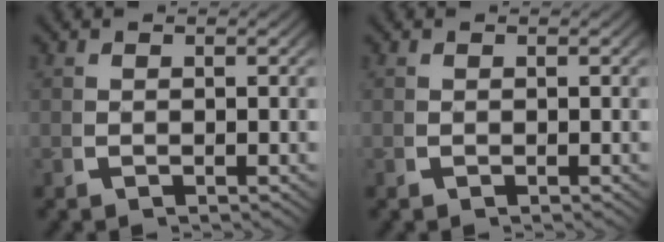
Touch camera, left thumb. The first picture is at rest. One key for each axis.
{"total": 0.0}